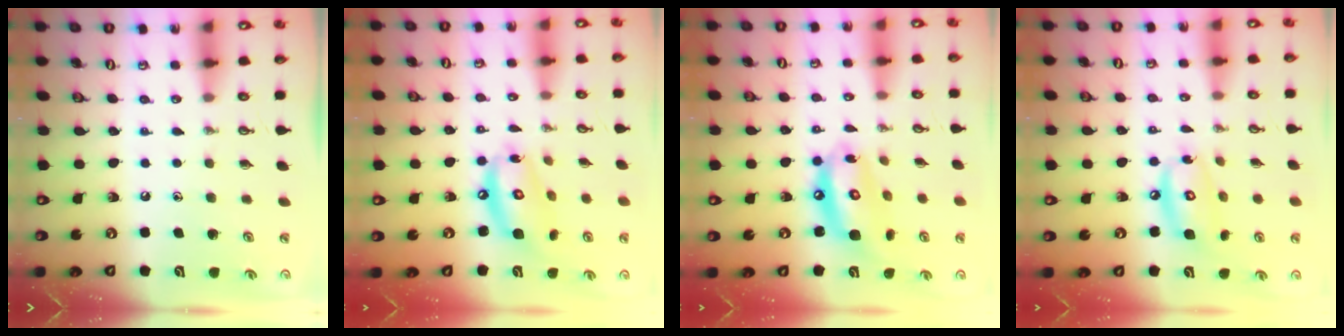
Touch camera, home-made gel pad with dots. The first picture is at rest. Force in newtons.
{"total": 12.3, "press": 12.3, "slide": 1.2}
{"total": 13.0, "press": 12.9, "slide": 1.8}
{"total": 11.5, "press": 11.4, "slide": 1.0}